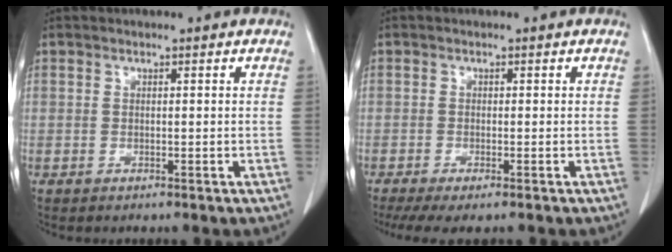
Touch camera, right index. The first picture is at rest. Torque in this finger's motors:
{"motor_torque": [0.77, -0.79, 0.25, 0.08]}